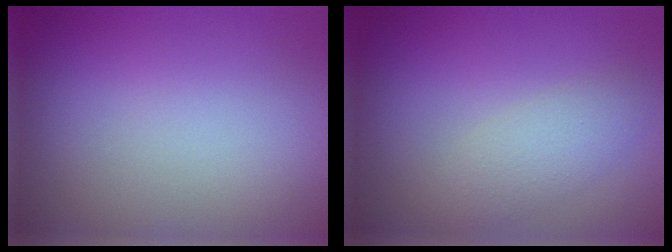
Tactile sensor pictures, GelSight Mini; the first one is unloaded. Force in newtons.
{"total": 2.5, "press": 2.5, "slide": 0.1}